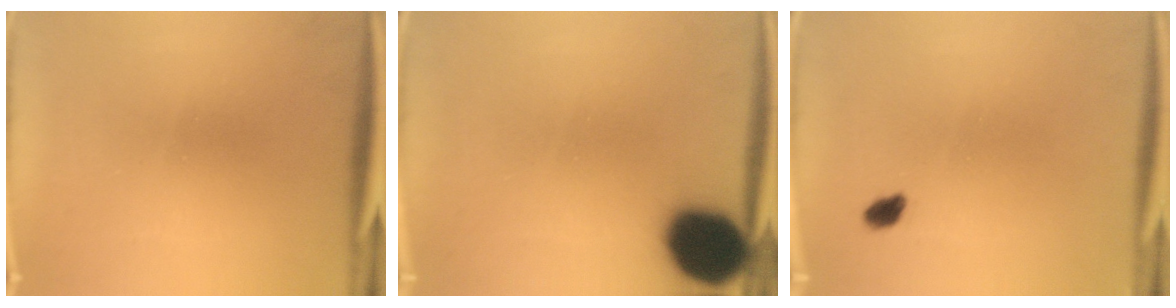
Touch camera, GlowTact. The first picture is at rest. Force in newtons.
{"total": 16.3}
{"total": 1.9}